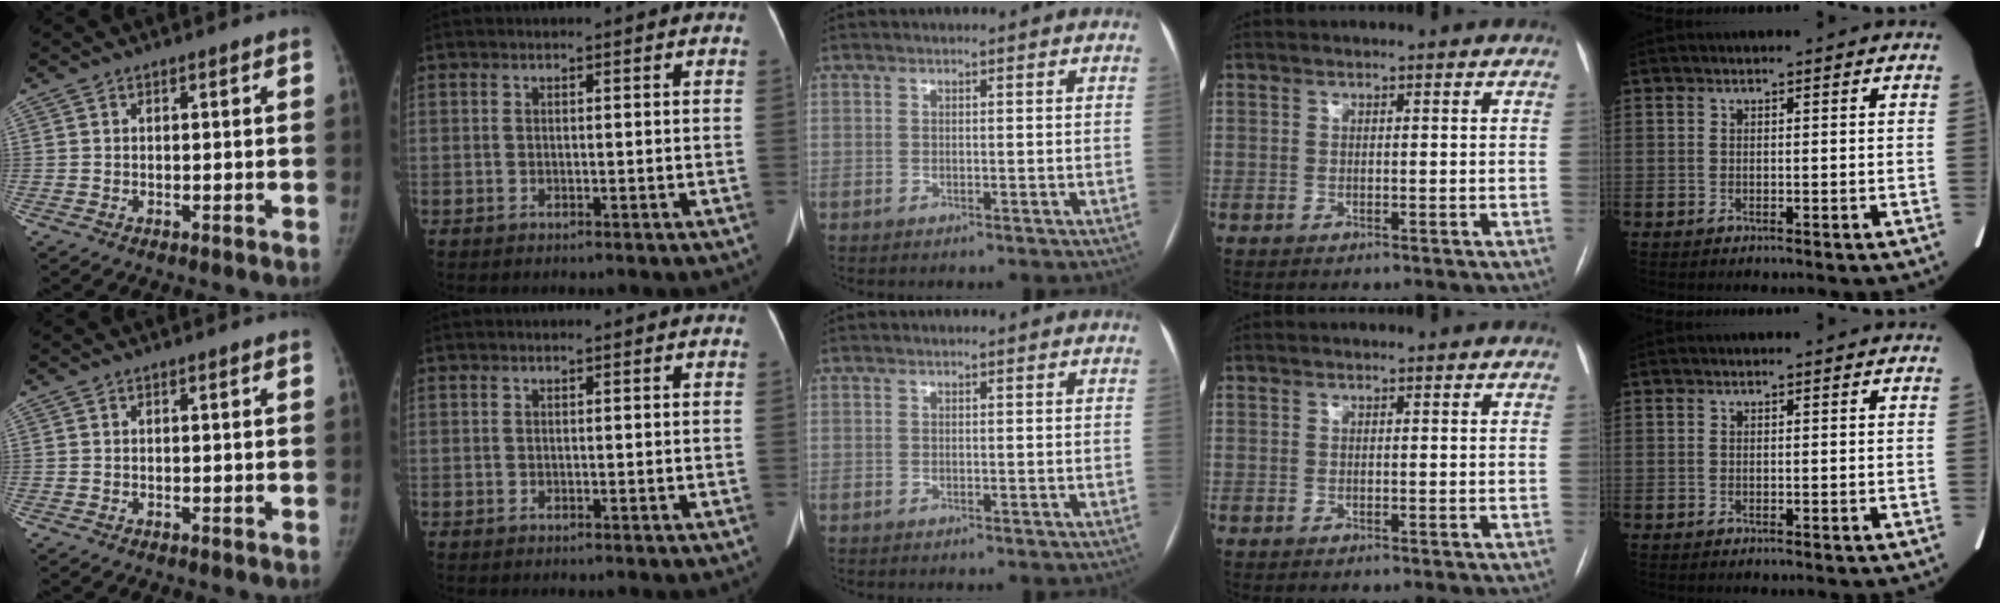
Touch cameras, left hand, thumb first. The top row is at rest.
{}